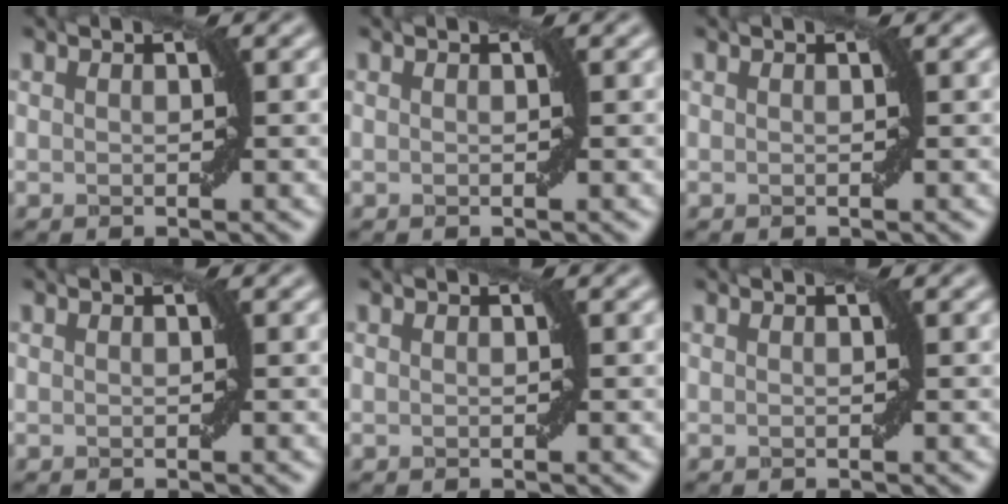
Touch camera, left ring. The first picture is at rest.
{"total": 0.0}
{"total": 0.0}
{"total": 0.0}
{"total": 0.0}
{"total": 0.0}